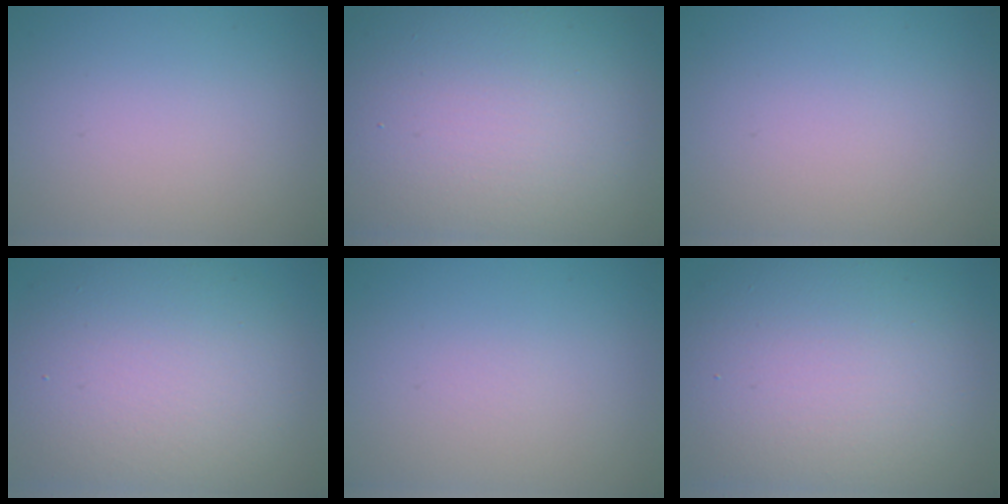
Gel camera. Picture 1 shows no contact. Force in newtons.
{"total": 18.4, "press": 18.4, "slide": 0.8}
{"total": 0.0}
{"total": 10.1, "press": 10.1, "slide": 0.6}
{"total": 0.0}
{"total": 13.5, "press": 13.5, "slide": 1.1}